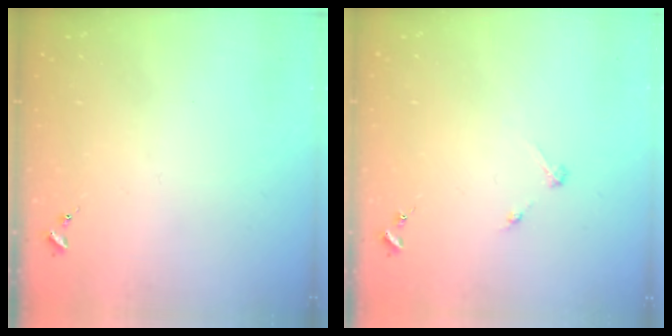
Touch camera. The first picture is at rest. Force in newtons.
{"total": 2.7, "press": 2.7, "slide": 0.3}